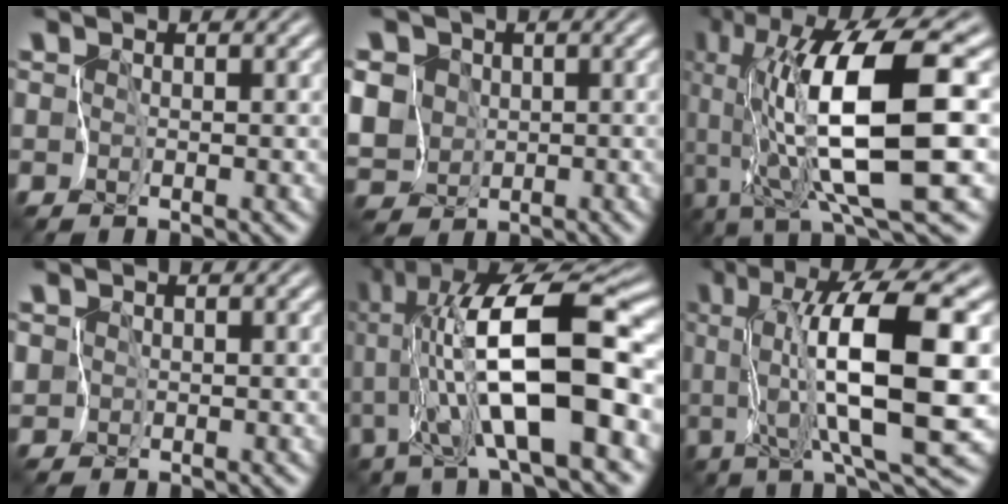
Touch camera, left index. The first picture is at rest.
{"total": 9.9, "force": [3.2, 8.4, 4.2], "torque": [-0.125, 0.018, 0.045]}
{"total": 11.4, "force": [1.5, 1.1, 11.3], "torque": [-0.198, -0.008, 0.048]}
{"total": 4.3, "force": [1.9, 3.5, 1.6], "torque": [-0.037, 0.025, 0.002]}
{"total": 11.4, "force": [-0.8, 1.3, 11.3], "torque": [-0.198, 0.006, -0.002]}
{"total": 9.3, "force": [1.0, 0.4, 9.3], "torque": [-0.152, -0.010, 0.036]}